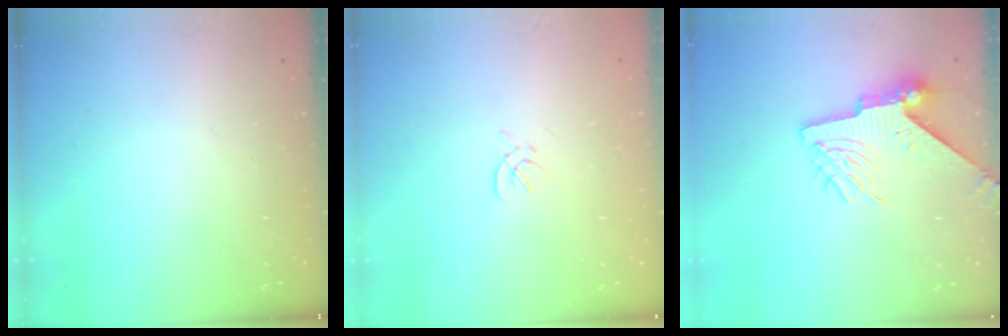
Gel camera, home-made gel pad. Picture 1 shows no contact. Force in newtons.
{"total": 1.6, "press": 1.5, "slide": 0.6}
{"total": 9.4, "press": 9.3, "slide": 1.0}